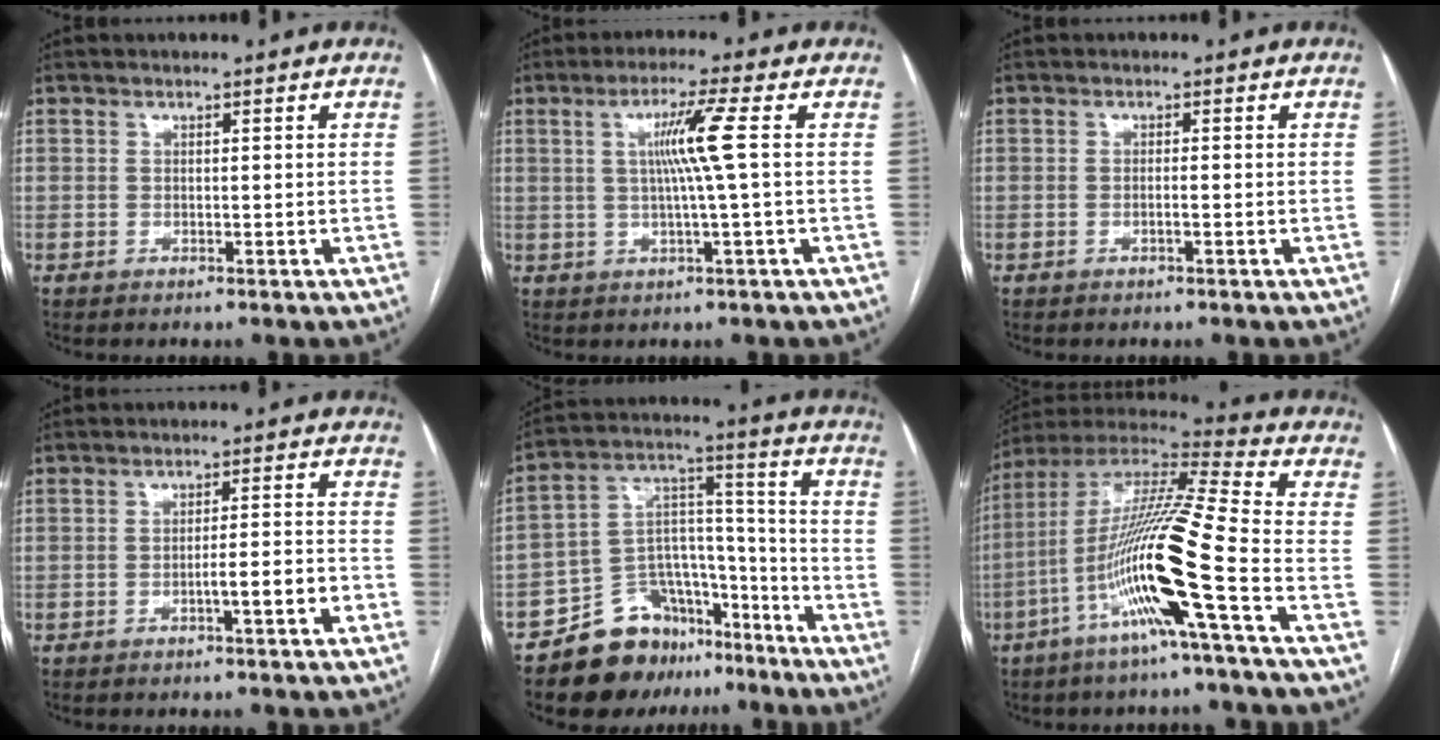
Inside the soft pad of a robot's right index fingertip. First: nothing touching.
{"total": 6.4, "force": [1.0, -1.5, 6.2], "torque": [-0.112, 0.004, 0.022]}
{"total": 0.8, "force": [-0.3, -0.1, 0.7], "torque": [-0.014, 0.001, -0.005]}
{"total": 4.6, "force": [-2.2, 0.0, 4.1], "torque": [-0.056, 0.003, -0.033]}
{"total": 14.5, "force": [-11.3, 8.2, 4.2], "torque": [-0.054, 0.081, -0.184]}
{"total": 18.3, "force": [-6.6, -1.1, 17.0], "torque": [-0.333, -0.005, -0.135]}